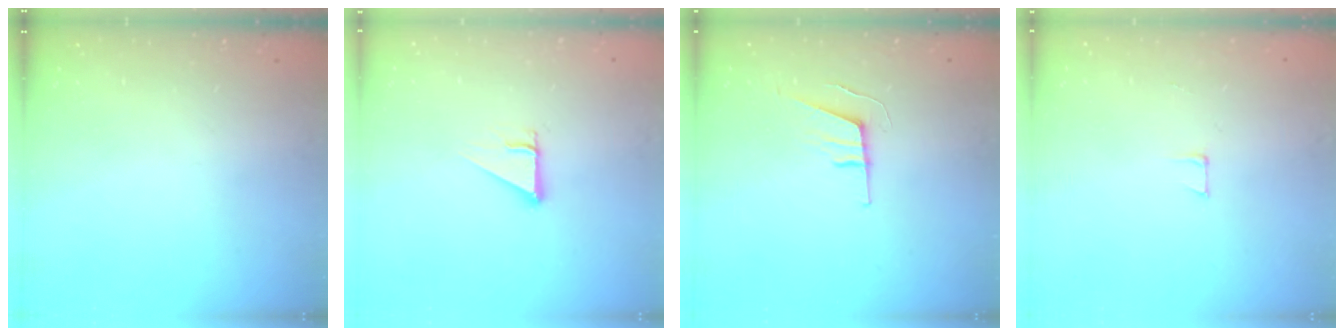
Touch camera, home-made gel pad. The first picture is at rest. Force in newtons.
{"total": 2.5, "press": 2.5, "slide": 0.2}
{"total": 6.4, "press": 5.9, "slide": 2.5}
{"total": 4.4, "press": 4.4, "slide": 0.3}